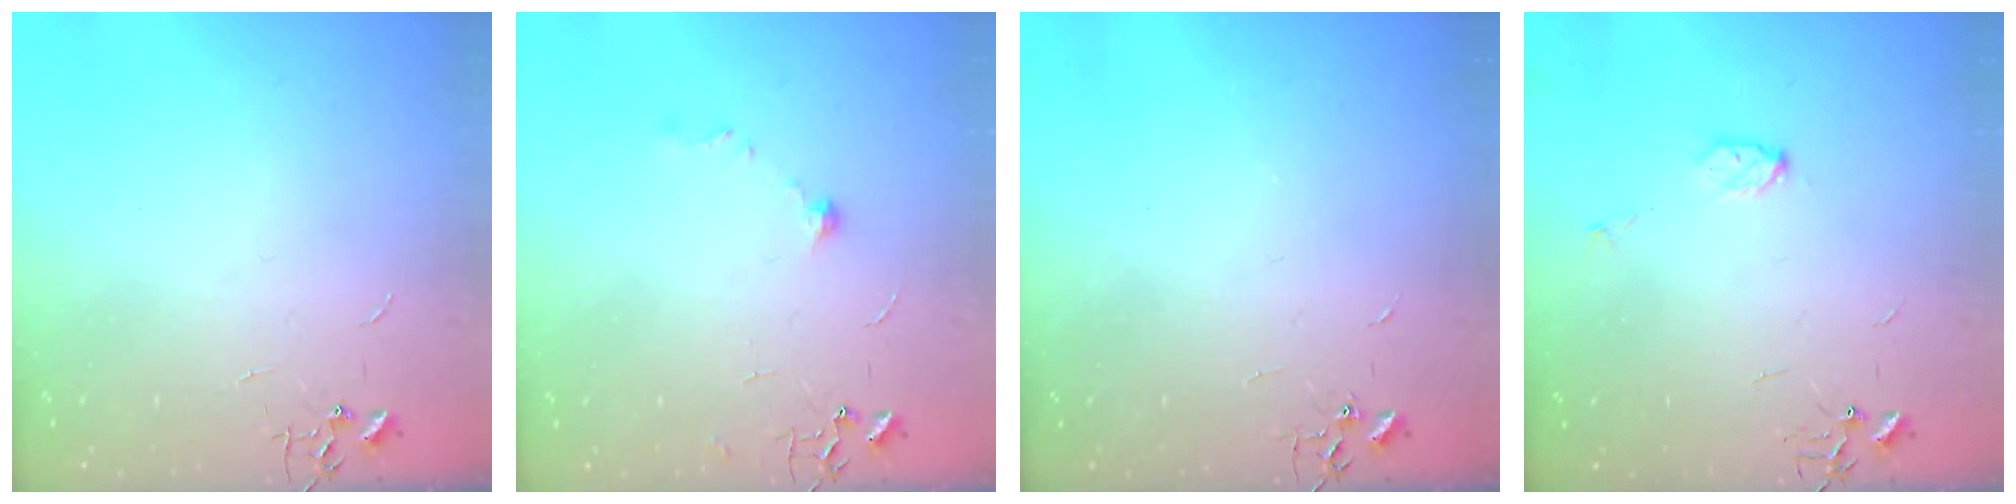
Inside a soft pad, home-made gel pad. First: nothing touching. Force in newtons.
{"total": 7.8, "press": 7.6, "slide": 1.5}
{"total": 2.1, "press": 2.1, "slide": 0.4}
{"total": 4.6, "press": 4.5, "slide": 0.8}